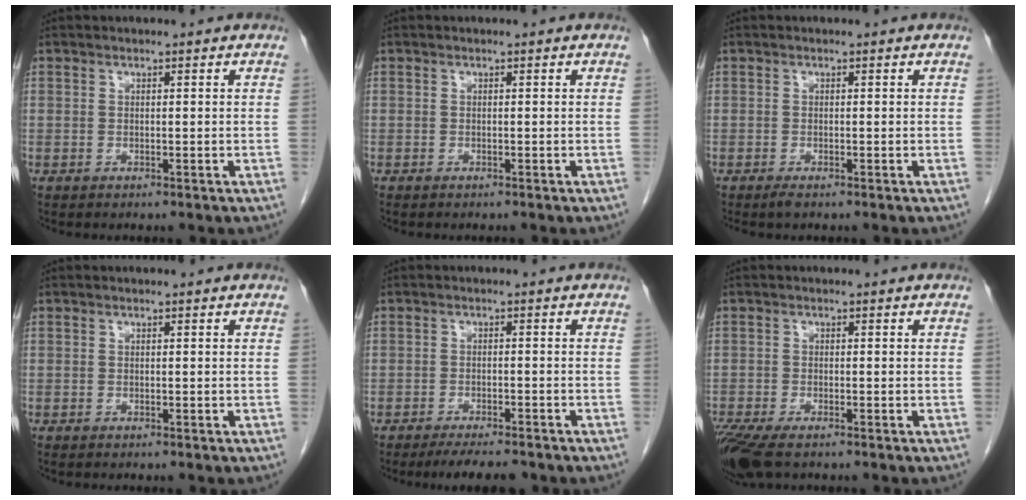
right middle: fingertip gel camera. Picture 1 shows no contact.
{"total": 0.8, "force": [-0.7, 0.2, 0.3], "torque": [-0.008, -0.002, -0.010]}
{"total": 0.9, "force": [-0.7, 0.0, 0.6], "torque": [-0.015, -0.003, -0.012]}
{"total": 0.0}
{"total": 5.9, "force": [-5.1, 1.0, 2.8], "torque": [-0.042, -0.010, -0.078]}
{"total": 6.6, "force": [-4.8, 2.0, 4.2], "torque": [-0.081, -0.017, -0.085]}